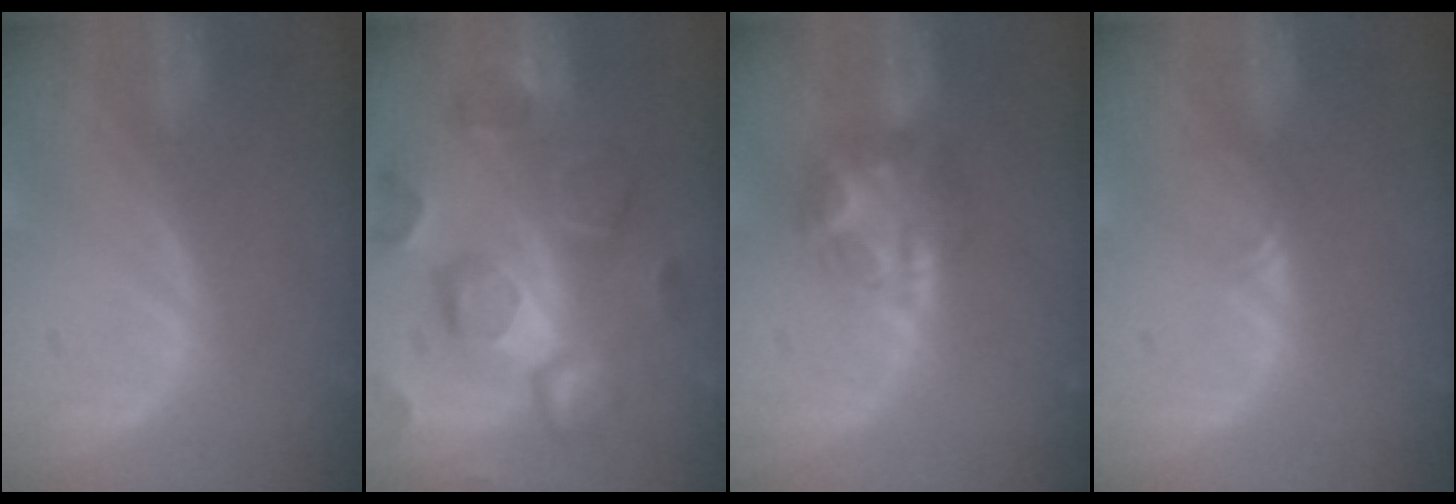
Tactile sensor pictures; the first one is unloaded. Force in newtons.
{"total": 12.4, "press": 12.4, "slide": 1.1}
{"total": 7.1, "press": 6.3, "slide": 3.2}
{"total": 1.4, "press": 1.1, "slide": 0.9}